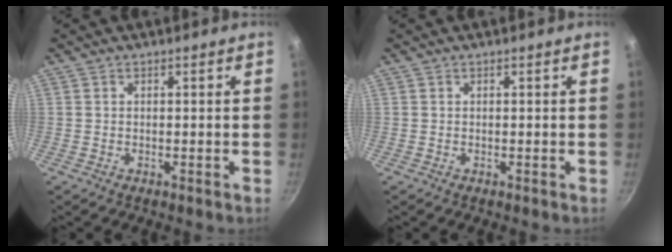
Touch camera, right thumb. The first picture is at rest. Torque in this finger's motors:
{"motor_torque": [0.00, 0.00, 0.00, 0.00, 0.00]}